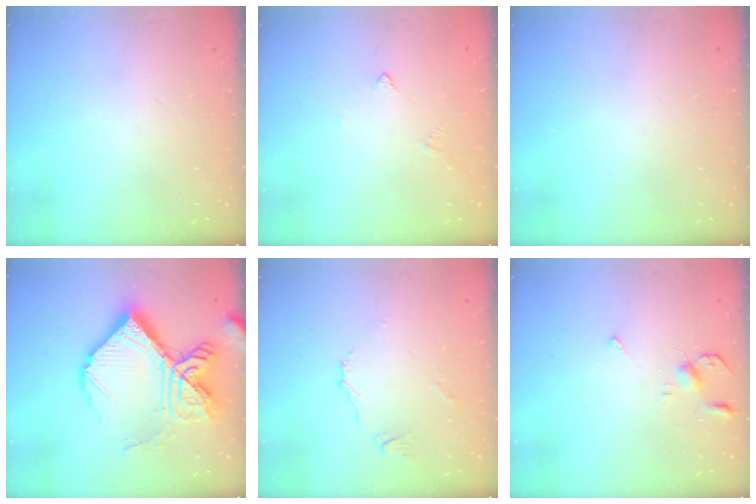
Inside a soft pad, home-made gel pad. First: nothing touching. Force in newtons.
{"total": 2.9, "press": 2.9, "slide": 0.5}
{"total": 0.0}
{"total": 23.8, "press": 23.6, "slide": 2.8}
{"total": 4.4, "press": 4.4, "slide": 0.7}
{"total": 3.9, "press": 3.8, "slide": 0.7}